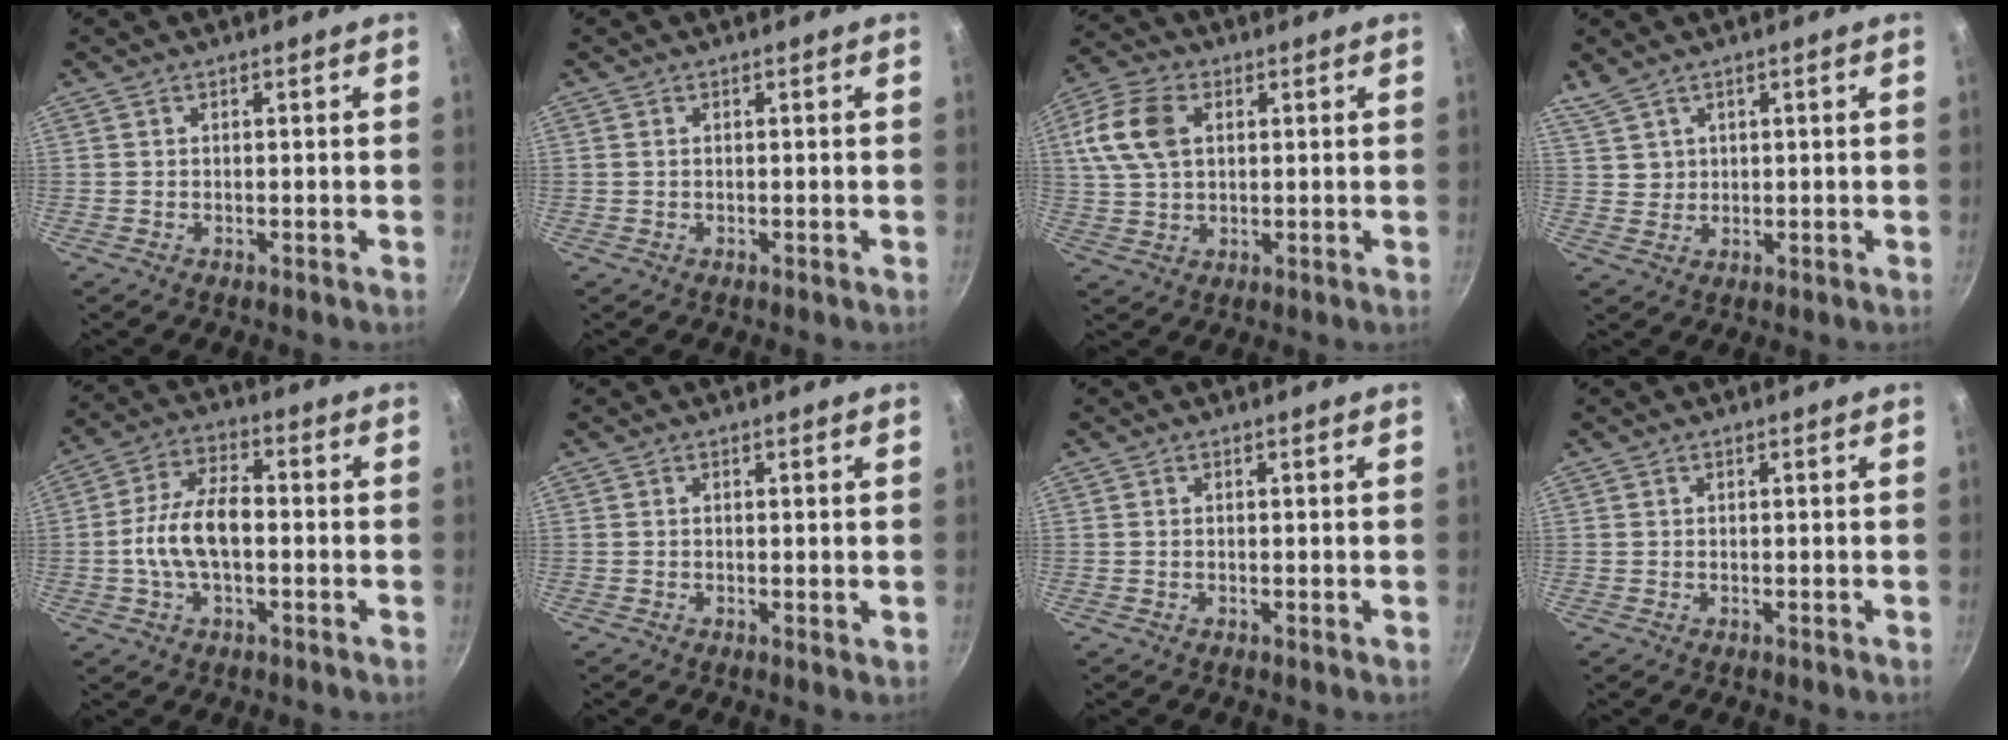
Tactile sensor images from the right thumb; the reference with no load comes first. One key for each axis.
{"total": 0.0}
{"total": 10.9, "fx": 2.8, "fy": 7.2, "fz": 7.8, "tx": -0.150, "ty": 0.011, "tz": 0.046}
{"total": 3.6, "fx": 2.8, "fy": 1.7, "fz": 1.4, "tx": -0.025, "ty": -0.001, "tz": 0.067}
{"total": 10.9, "fx": -1.3, "fy": 5.7, "fz": 9.1, "tx": -0.160, "ty": 0.035, "tz": -0.032}
{"total": 0.8, "fx": 0.2, "fy": 0.2, "fz": 0.7, "tx": -0.011, "ty": -0.002, "tz": 0.000}
{"total": 0.0}
{"total": 0.0}